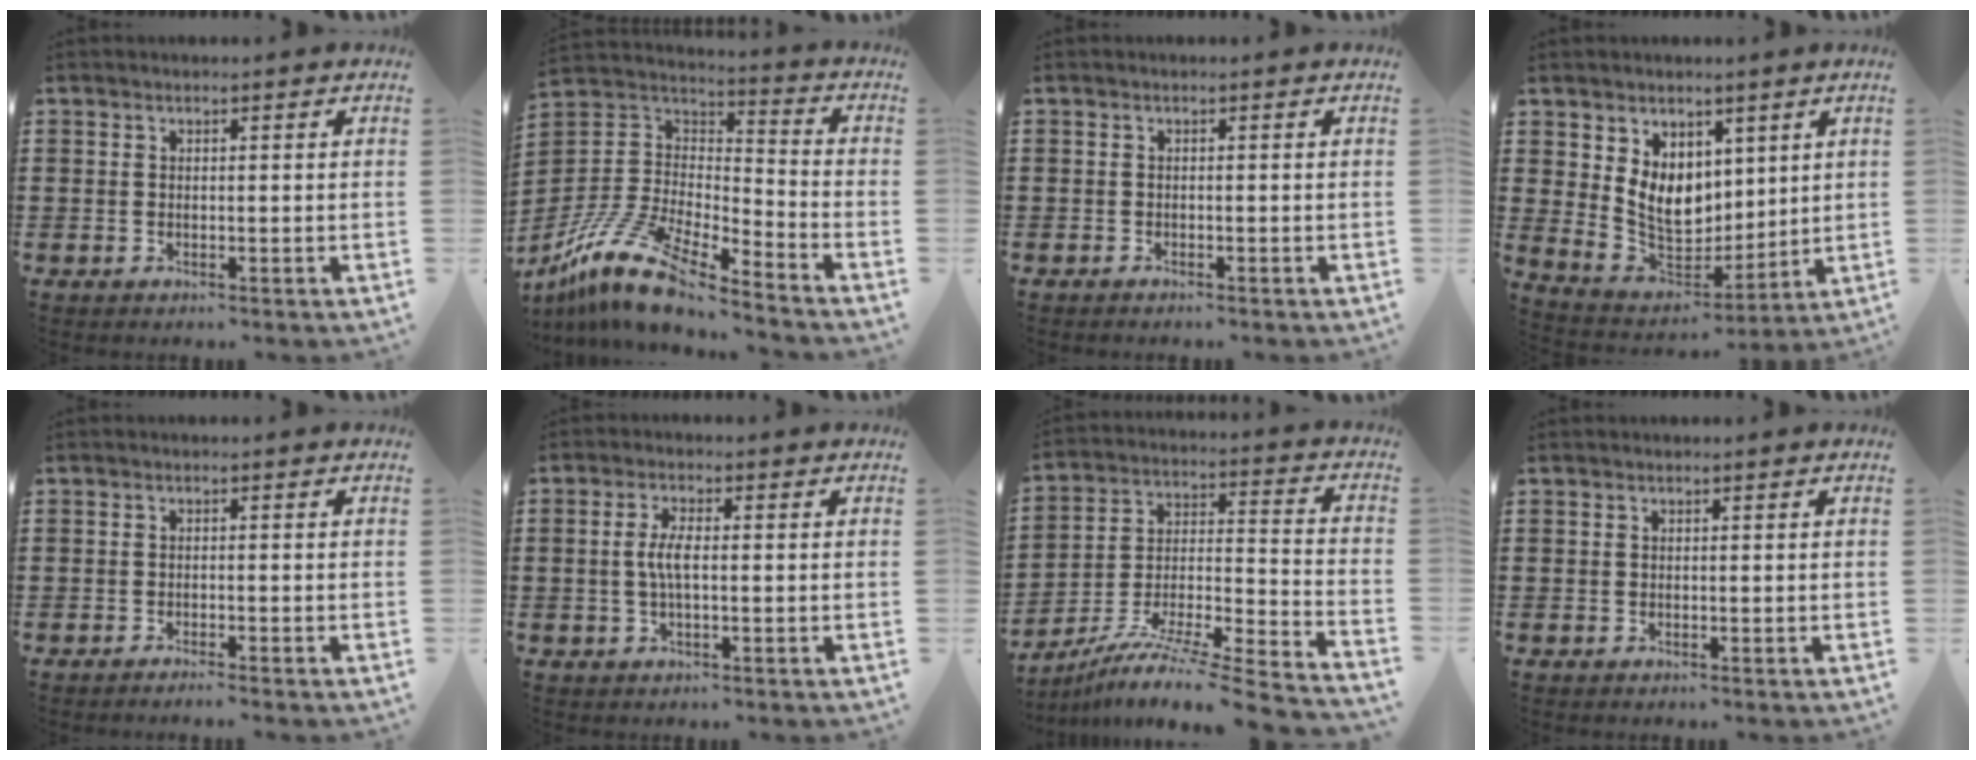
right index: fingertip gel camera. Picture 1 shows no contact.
{"total": 14.0, "force": [-11.2, 3.0, 7.8], "torque": [-0.174, 0.021, -0.223]}
{"total": 0.8, "force": [-0.8, -0.1, -0.1], "torque": [0.000, -0.002, -0.017]}
{"total": 8.6, "force": [3.3, 6.7, 4.3], "torque": [-0.104, -0.009, 0.064]}
{"total": 1.3, "force": [-1.2, -0.3, 0.2], "torque": [-0.004, -0.002, -0.024]}
{"total": 3.6, "force": [-0.3, 1.0, 3.4], "torque": [-0.078, -0.003, -0.012]}
{"total": 8.4, "force": [-7.1, -0.2, 4.5], "torque": [-0.084, -0.009, -0.149]}
{"total": 0.0}